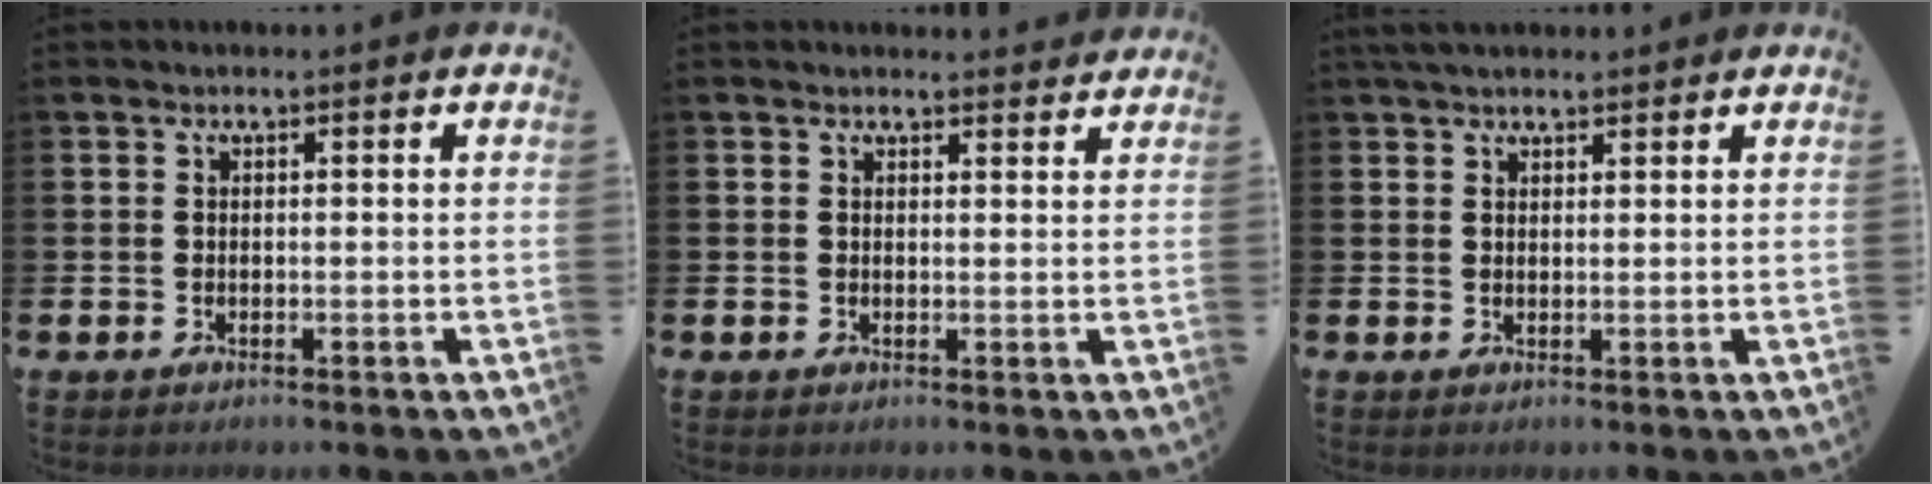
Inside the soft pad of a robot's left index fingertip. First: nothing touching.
{"total": 1.6, "force": [1.6, 0.3, -0.1], "torque": [0.007, -0.008, 0.028]}
{"total": 2.8, "force": [2.5, 0.9, 0.9], "torque": [-0.015, -0.004, 0.046]}